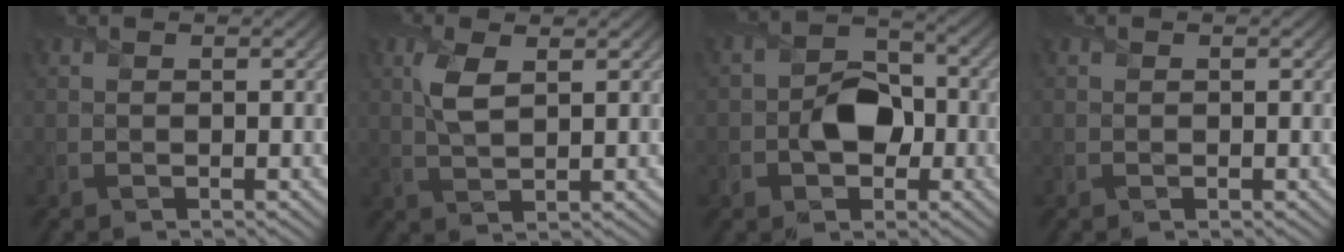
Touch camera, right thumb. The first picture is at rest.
{"total": 3.8, "force": [1.3, 1.6, 3.2], "torque": [-0.078, 0.002, 0.029]}
{"total": 6.1, "force": [-1.6, 4.5, 3.7], "torque": [-0.059, 0.001, -0.035]}
{"total": 0.0}